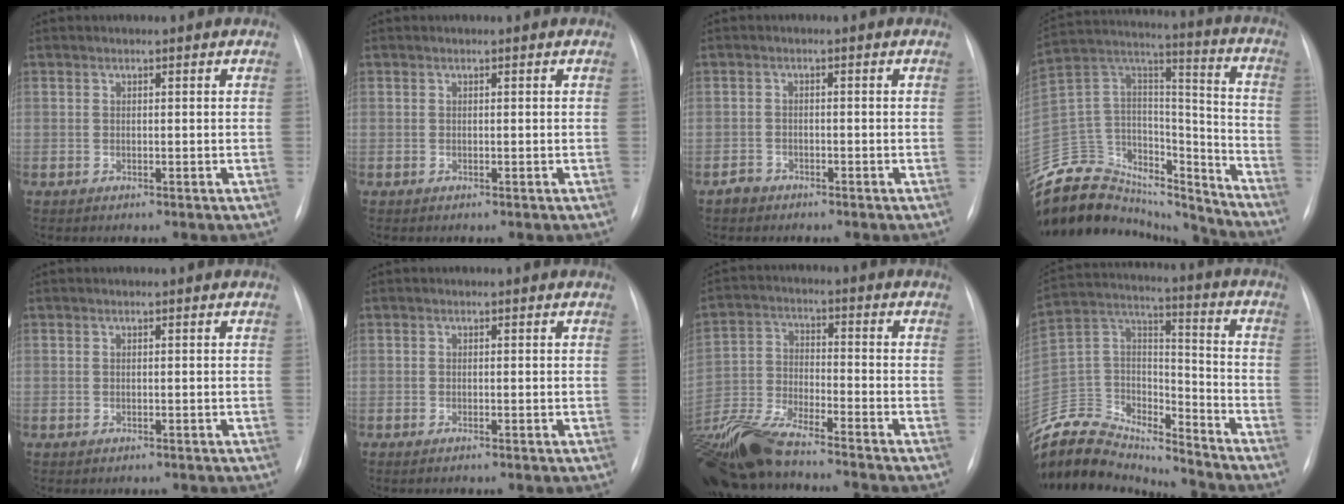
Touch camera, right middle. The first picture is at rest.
{"total": 0.0}
{"total": 1.7, "force": [-1.4, 1.0, 0.0], "torque": [-0.006, 0.003, -0.026]}
{"total": 27.9, "force": [-25.5, 8.6, 7.2], "torque": [-0.175, 0.042, -0.403]}
{"total": 0.7, "force": [-0.6, 0.3, 0.1], "torque": [-0.006, 0.000, -0.008]}
{"total": 0.9, "force": [-0.7, 0.0, 0.5], "torque": [-0.009, -0.002, -0.009]}
{"total": 16.9, "force": [-14.7, 1.2, 8.3], "torque": [-0.182, -0.026, -0.272]}
{"total": 23.9, "force": [-22.5, 5.9, 5.4], "torque": [-0.143, 0.029, -0.376]}